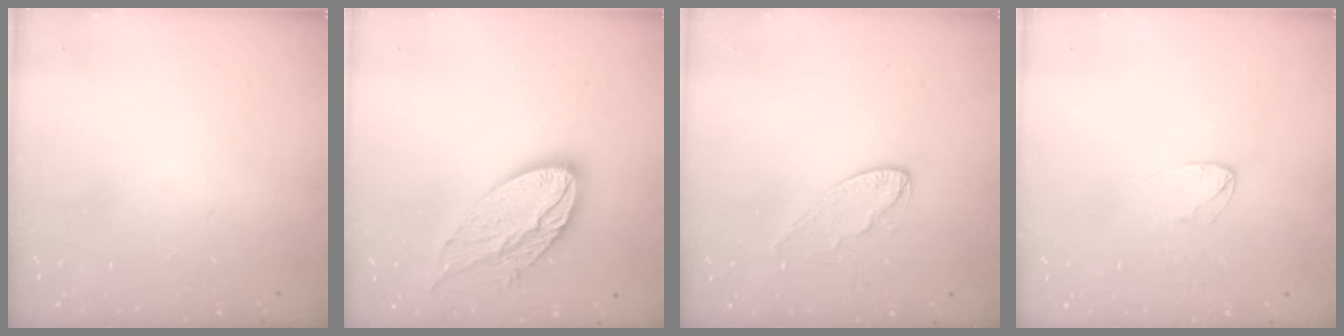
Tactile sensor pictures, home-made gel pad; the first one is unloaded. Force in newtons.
{"total": 15.3, "press": 15.3, "slide": 1.1}
{"total": 7.4, "press": 7.4, "slide": 0.6}
{"total": 3.9, "press": 3.9, "slide": 0.3}